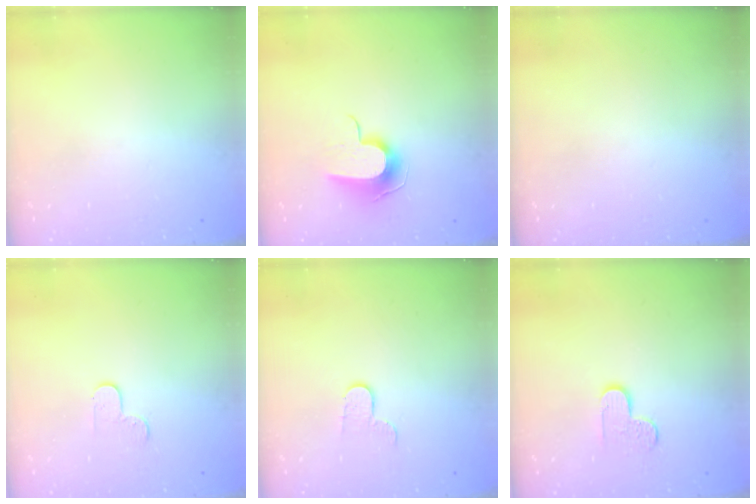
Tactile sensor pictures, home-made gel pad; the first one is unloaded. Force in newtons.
{"total": 9.0, "press": 9.0, "slide": 0.5}
{"total": 0.0}
{"total": 3.6, "press": 3.6, "slide": 0.4}
{"total": 5.7, "press": 5.7, "slide": 0.5}
{"total": 4.9, "press": 4.9, "slide": 0.2}